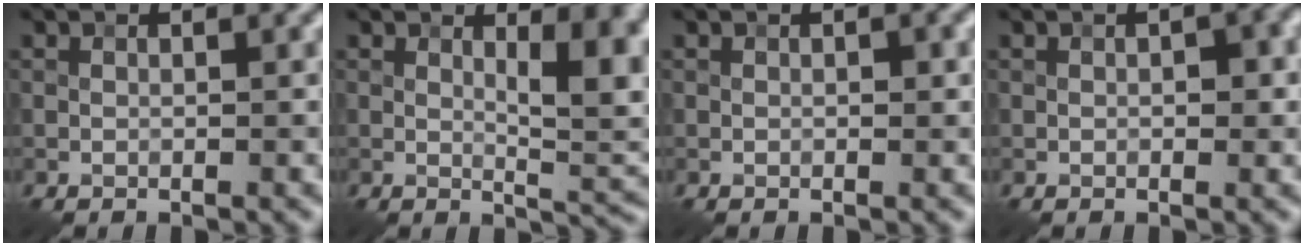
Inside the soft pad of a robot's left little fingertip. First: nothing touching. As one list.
[{"total": 7.2, "force": [1.4, 2.2, 6.7], "torque": [-0.089, -0.004, 0.024]}, {"total": 0.7, "force": [0.0, 0.3, 0.6], "torque": [-0.008, 0.000, 0.000]}, {"total": 2.0, "force": [0.1, 1.0, 1.7], "torque": [-0.019, 0.002, 0.000]}]